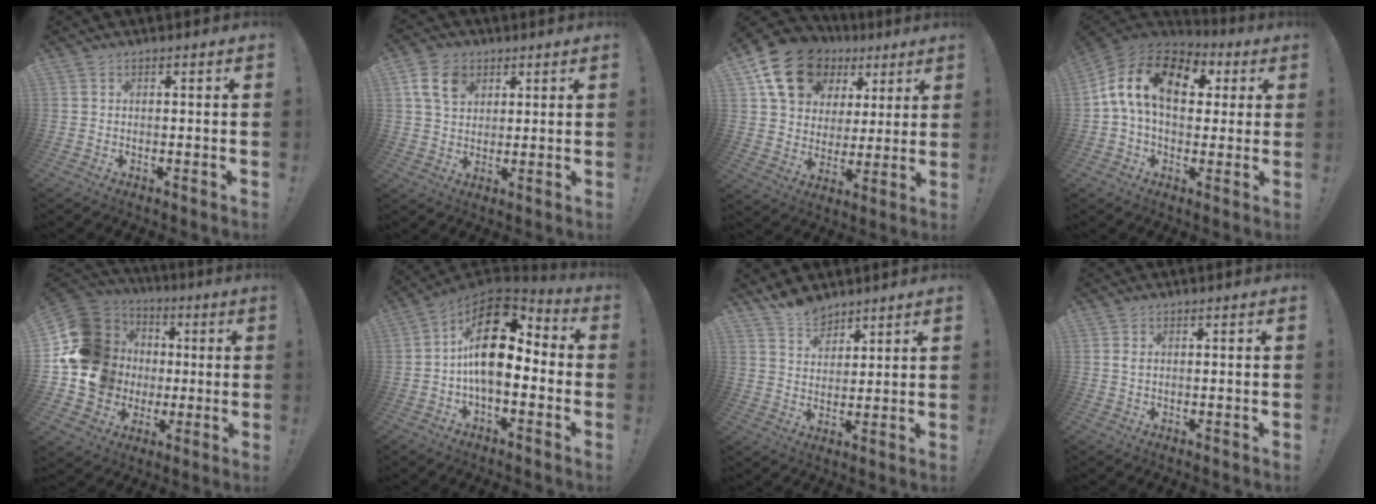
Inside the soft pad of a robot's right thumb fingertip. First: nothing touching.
{"total": 9.6, "force": [4.6, 6.8, 5.0], "torque": [-0.082, -0.005, 0.091]}
{"total": 18.1, "force": [9.3, 12.8, 8.8], "torque": [-0.133, -0.038, 0.180]}
{"total": 17.2, "force": [4.0, 10.6, 12.9], "torque": [-0.230, 0.009, 0.068]}
{"total": 20.2, "force": [1.3, 18.2, 8.6], "torque": [-0.142, 0.007, 0.070]}
{"total": 17.5, "force": [2.3, 9.3, 14.6], "torque": [-0.244, -0.005, 0.044]}
{"total": 7.5, "force": [6.5, 3.4, 1.4], "torque": [-0.026, -0.049, 0.125]}
{"total": 1.1, "force": [0.4, 0.4, 1.0], "torque": [-0.013, 0.000, 0.006]}